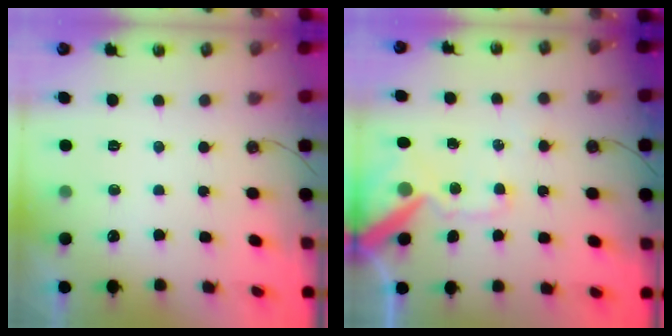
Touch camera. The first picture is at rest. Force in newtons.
{"total": 13.5, "press": 13.4, "slide": 1.9}